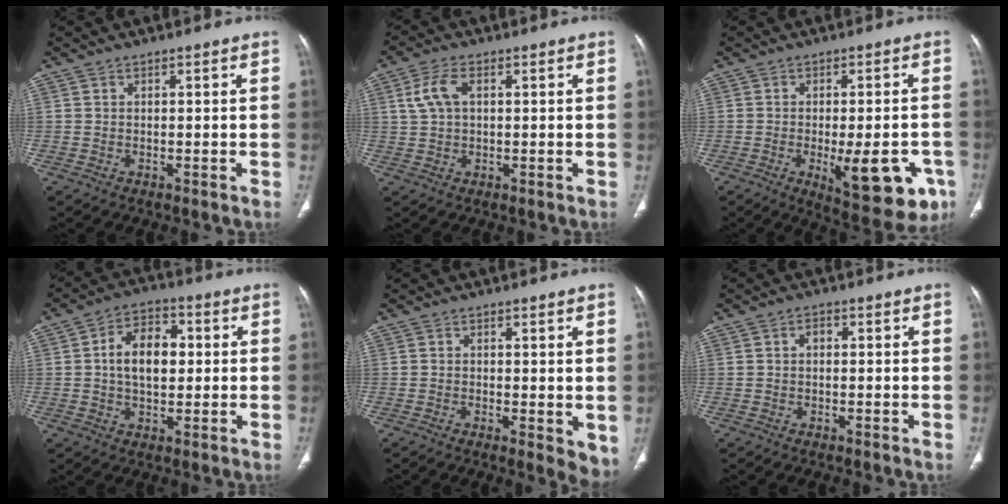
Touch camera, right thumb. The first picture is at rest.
{"total": 5.3, "force": [1.4, 3.1, 4.1], "torque": [-0.092, 0.010, 0.028]}
{"total": 15.0, "force": [-5.3, 5.8, 12.8], "torque": [-0.132, 0.006, -0.054]}
{"total": 9.9, "force": [0.8, 6.3, 7.6], "torque": [-0.107, 0.015, 0.008]}
{"total": 5.0, "force": [-0.4, 2.0, 4.6], "torque": [-0.052, -0.013, -0.006]}
{"total": 1.4, "force": [0.1, 1.0, 1.0], "torque": [-0.008, 0.007, -0.003]}